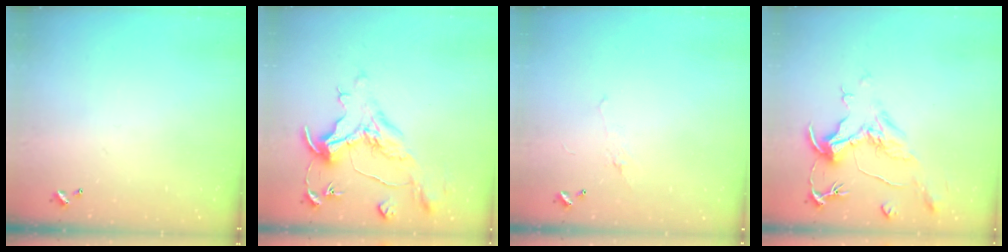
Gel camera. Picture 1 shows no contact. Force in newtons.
{"total": 1.5, "press": 0.8, "slide": 1.2}
{"total": 0.9, "press": 0.5, "slide": 0.7}
{"total": 2.1, "press": 1.7, "slide": 1.3}